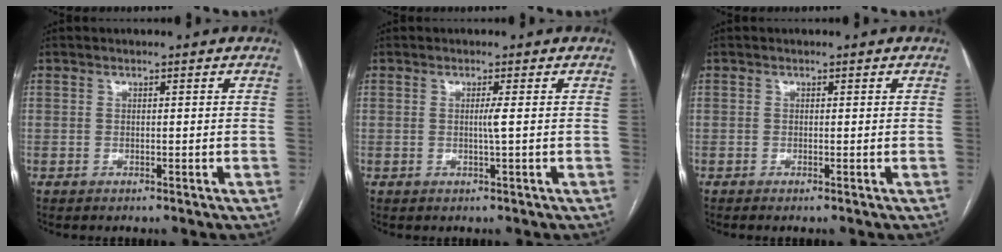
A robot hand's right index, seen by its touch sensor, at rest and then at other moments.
{"total": 1.4, "force": [0.0, -0.5, 1.3], "torque": [-0.024, -0.001, -0.001]}
{"total": 0.0}